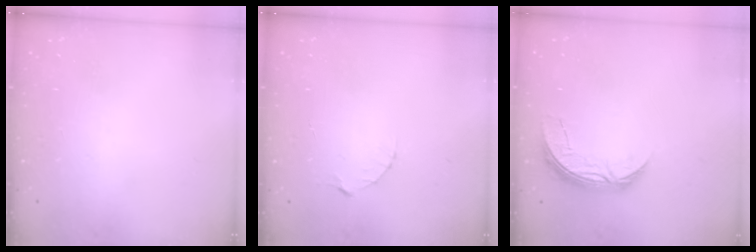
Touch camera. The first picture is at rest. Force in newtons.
{"total": 3.1, "press": 3.1, "slide": 0.3}
{"total": 7.1, "press": 7.1, "slide": 0.6}